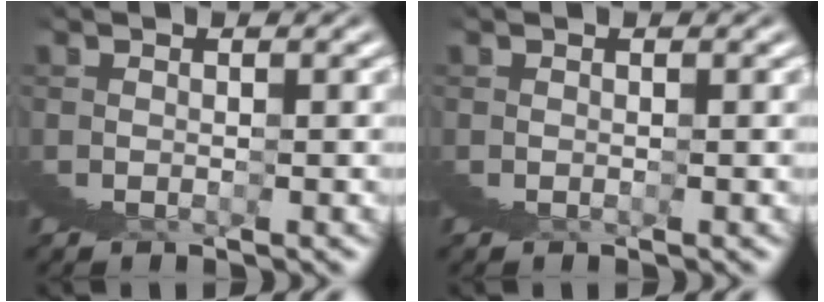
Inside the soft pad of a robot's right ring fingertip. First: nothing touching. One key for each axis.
{"total": 0.0}